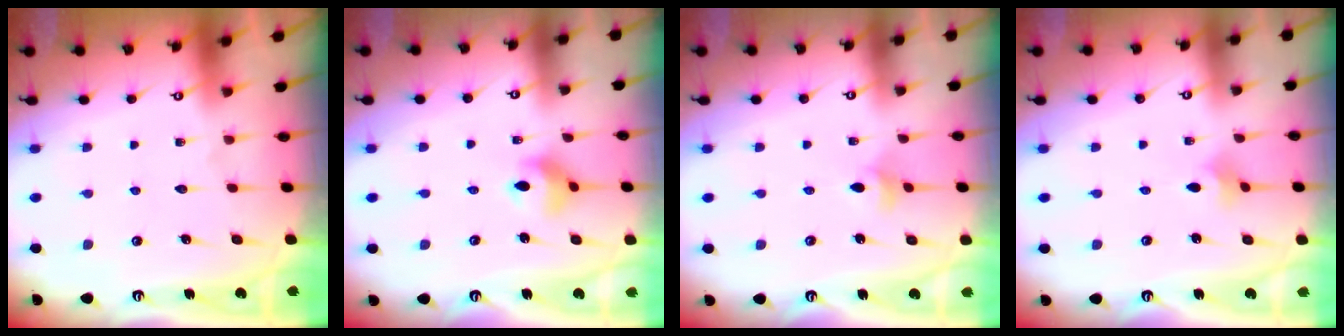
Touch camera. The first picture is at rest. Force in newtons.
{"total": 7.7, "press": 7.4, "slide": 2.2}
{"total": 3.5, "press": 3.4, "slide": 0.9}
{"total": 2.8, "press": 2.7, "slide": 0.6}